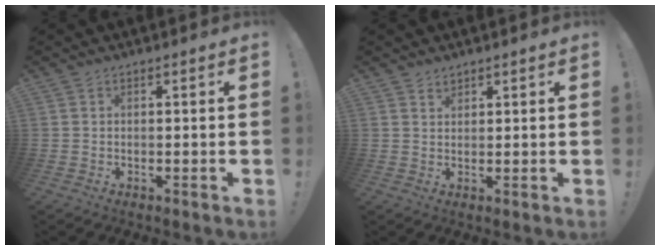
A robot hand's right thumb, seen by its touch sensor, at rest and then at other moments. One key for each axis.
{"total": 1.8, "fx": 1.6, "fy": 0.9, "fz": 0.3, "tx": 0.005, "ty": -0.012, "tz": 0.027}